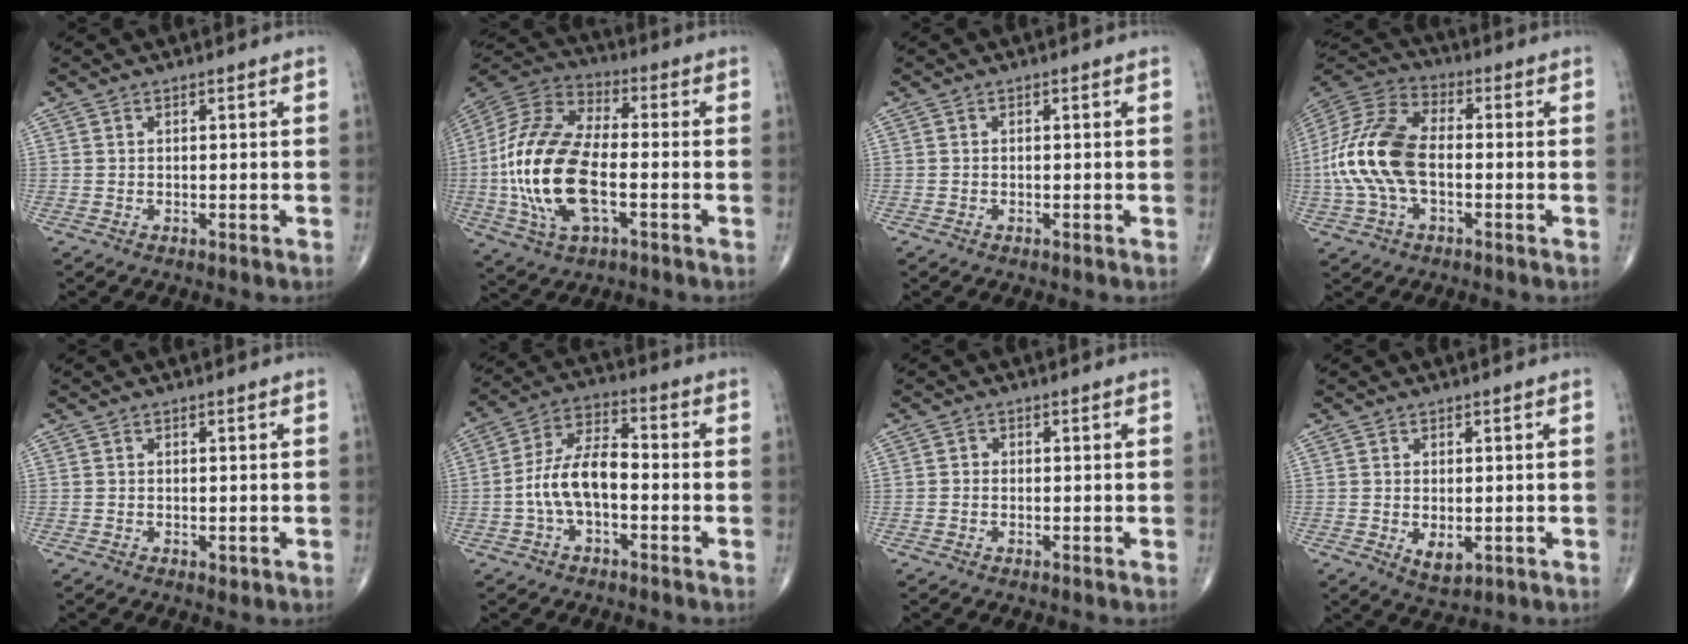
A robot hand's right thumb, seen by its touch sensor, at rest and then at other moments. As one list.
[{"total": 21.2, "force": [-3.5, 10.2, 18.2], "torque": [-0.389, 0.018, -0.065]}, {"total": 0.0}, {"total": 16.7, "force": [-1.8, 9.4, 13.7], "torque": [-0.298, 0.032, -0.039]}, {"total": 0.9, "force": [-0.2, 0.5, 0.7], "torque": [-0.008, -0.003, -0.002]}, {"total": 10.1, "force": [-2.1, 5.0, 8.5], "torque": [-0.162, 0.041, -0.047]}, {"total": 0.9, "force": [-0.2, 0.8, 0.3], "torque": [0.000, 0.002, -0.009]}, {"total": 3.8, "force": [-0.7, 2.1, 3.1], "torque": [-0.049, -0.010, -0.003]}]